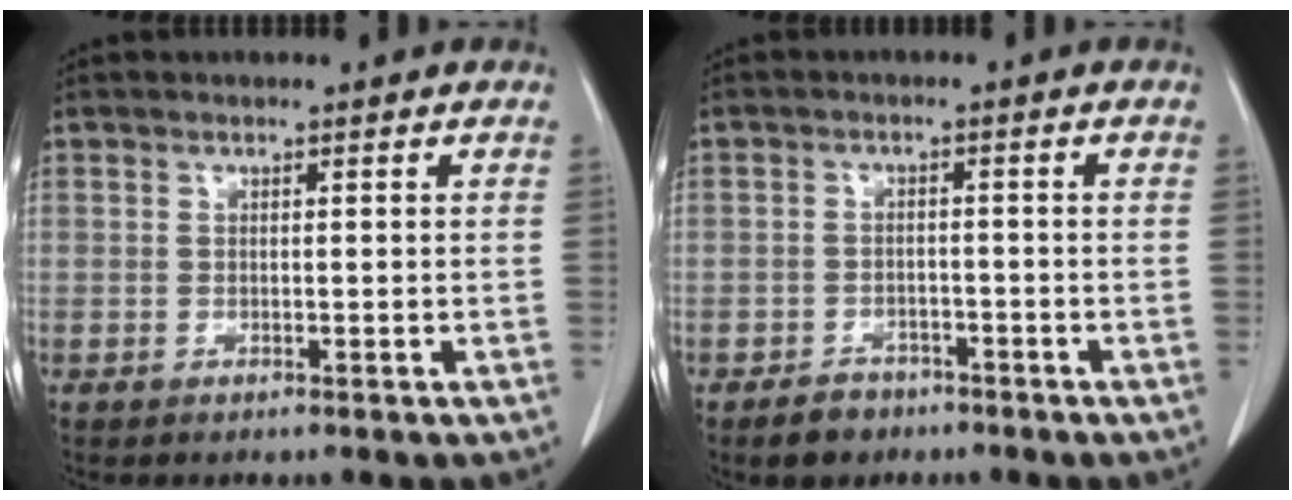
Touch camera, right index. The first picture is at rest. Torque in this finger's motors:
{"motor_torque": [-0.61, 0.12, -0.17, -0.06]}